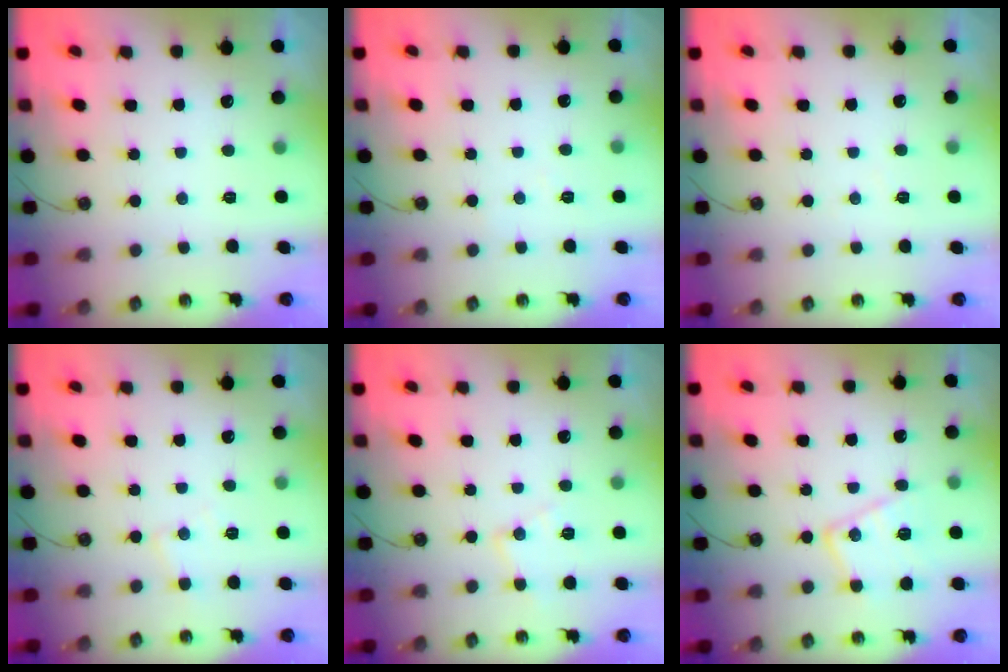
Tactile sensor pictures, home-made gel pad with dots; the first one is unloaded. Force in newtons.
{"total": 5.1, "press": 5.0, "slide": 0.6}
{"total": 4.1, "press": 4.0, "slide": 0.7}
{"total": 5.7, "press": 5.7, "slide": 0.7}
{"total": 9.0, "press": 9.0, "slide": 0.7}
{"total": 13.9, "press": 13.8, "slide": 1.1}